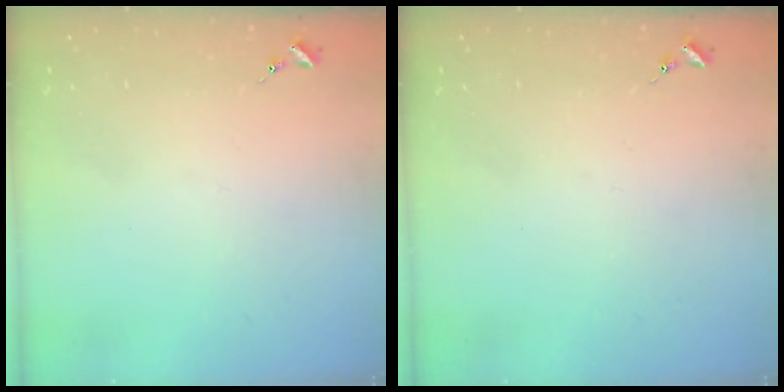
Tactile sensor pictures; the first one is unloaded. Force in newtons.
{"total": 0.0}